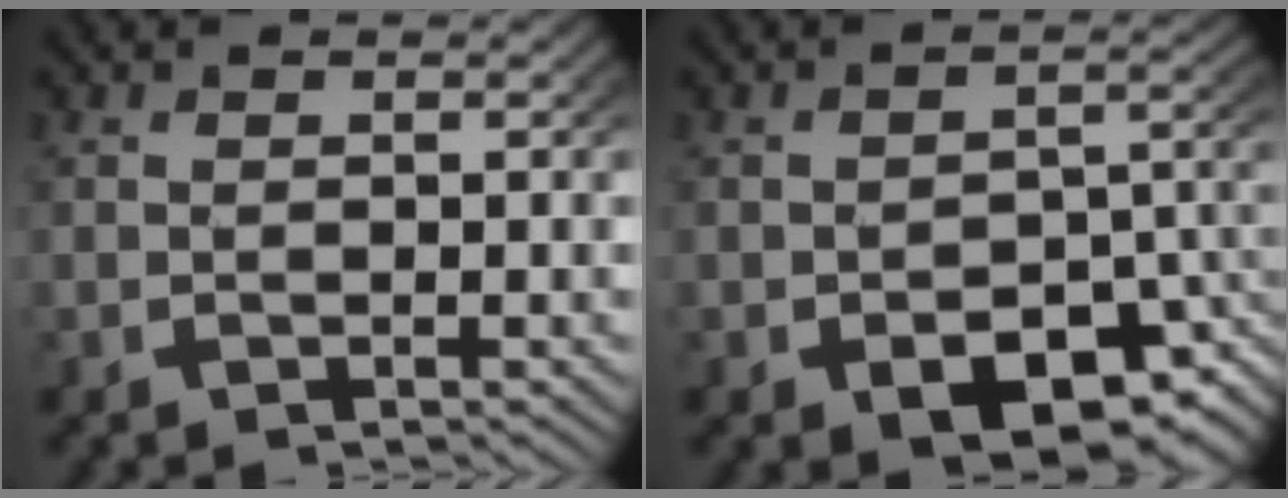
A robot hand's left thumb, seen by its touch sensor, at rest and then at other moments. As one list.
[{"total": 6.1, "force": [-2.6, 3.5, 4.2], "torque": [-0.064, -0.017, -0.032]}]